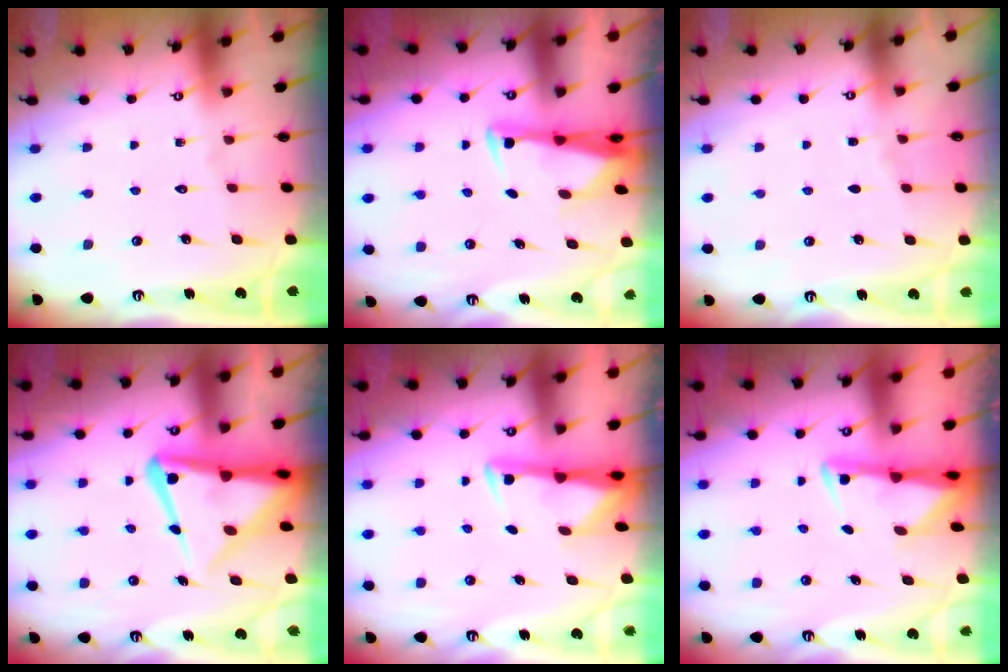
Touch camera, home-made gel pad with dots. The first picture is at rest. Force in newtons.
{"total": 2.9, "press": 2.9, "slide": 0.6}
{"total": 2.2, "press": 2.2, "slide": 0.4}
{"total": 12.7, "press": 12.6, "slide": 1.4}
{"total": 2.8, "press": 2.7, "slide": 0.5}
{"total": 2.9, "press": 2.8, "slide": 0.6}